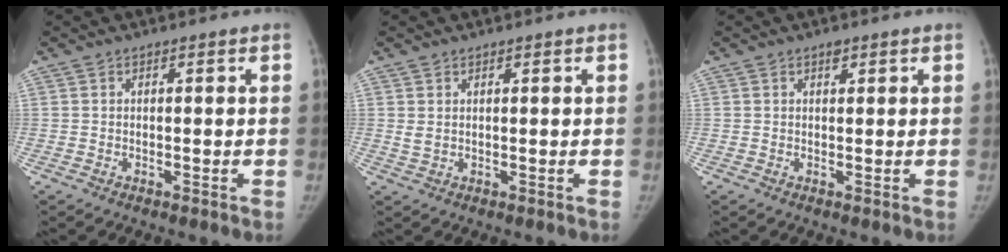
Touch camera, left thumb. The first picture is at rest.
{"total": 1.5, "force": [0.7, 1.0, 0.9], "torque": [-0.009, -0.006, 0.018]}
{"total": 1.2, "force": [0.8, 0.6, 0.6], "torque": [-0.004, -0.003, 0.010]}